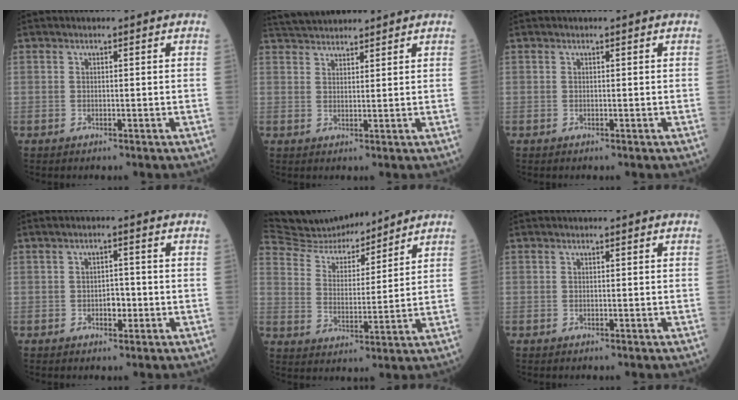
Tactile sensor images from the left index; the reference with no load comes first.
{"total": 6.8, "force": [6.5, 0.8, 1.8], "torque": [-0.036, 0.036, 0.112]}
{"total": 0.0}
{"total": 2.4, "force": [-0.6, 1.2, 2.0], "torque": [-0.028, 0.003, -0.008]}
{"total": 14.8, "force": [14.1, 3.0, 3.3], "torque": [-0.061, 0.009, 0.240]}
{"total": 0.0}